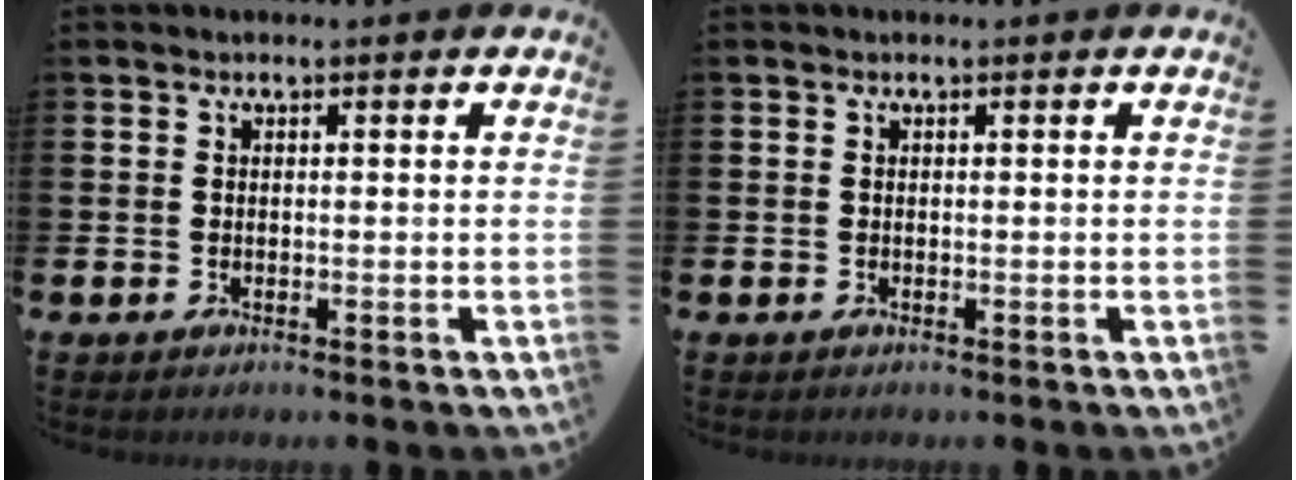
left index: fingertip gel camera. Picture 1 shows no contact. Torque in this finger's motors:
{"motor_torque": [-0.08, -0.01, 0.00, -0.01]}